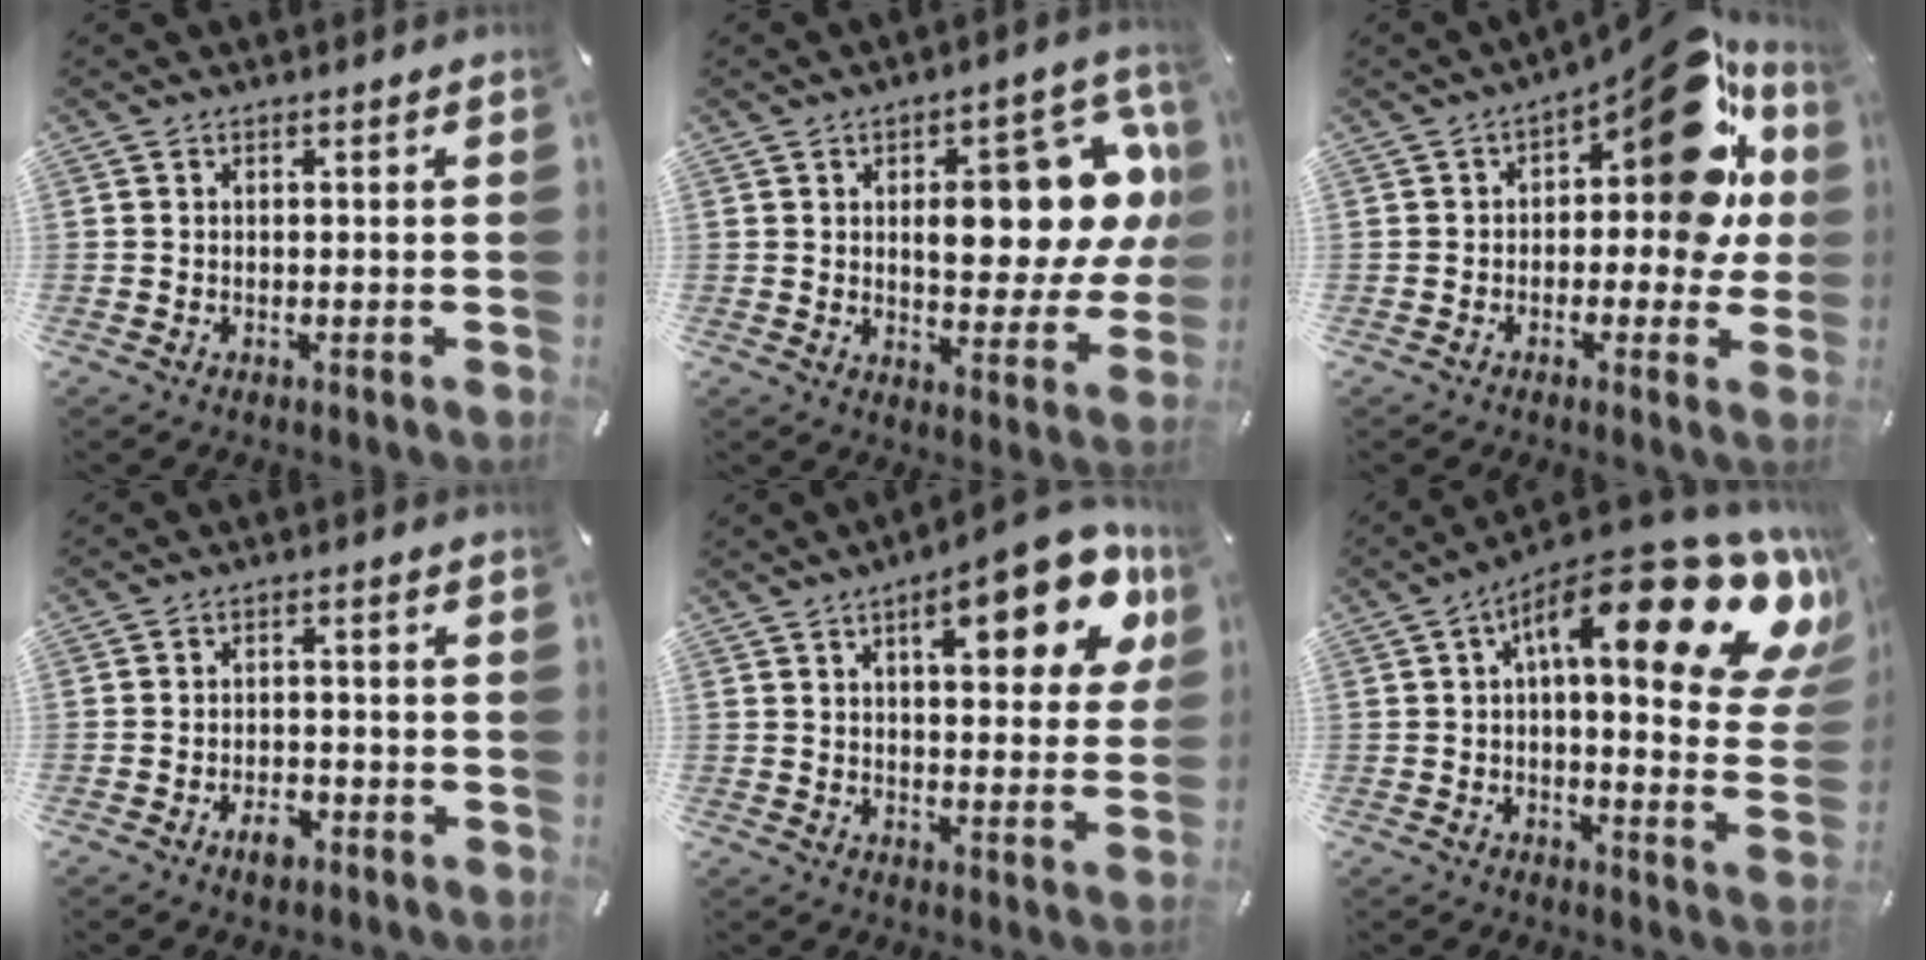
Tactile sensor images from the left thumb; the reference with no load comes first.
{"total": 17.8, "force": [4.9, 8.6, 14.9], "torque": [-0.184, -0.028, 0.075]}
{"total": 20.8, "force": [7.9, 10.2, 16.4], "torque": [-0.200, -0.055, 0.128]}
{"total": 4.1, "force": [-2.6, 2.1, 2.4], "torque": [-0.045, 0.009, -0.047]}
{"total": 16.8, "force": [8.3, 6.2, 13.2], "torque": [-0.175, -0.035, 0.127]}
{"total": 23.4, "force": [11.7, 7.6, 18.8], "torque": [-0.259, -0.088, 0.186]}